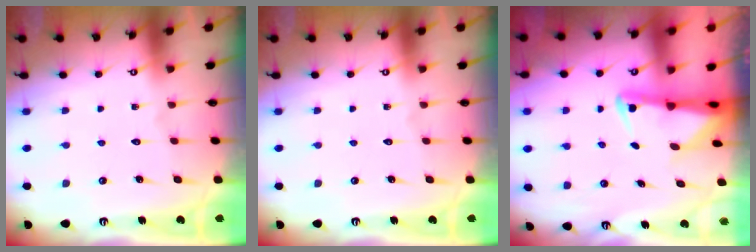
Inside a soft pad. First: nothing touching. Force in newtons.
{"total": 0.0}
{"total": 2.9, "press": 2.8, "slide": 0.6}